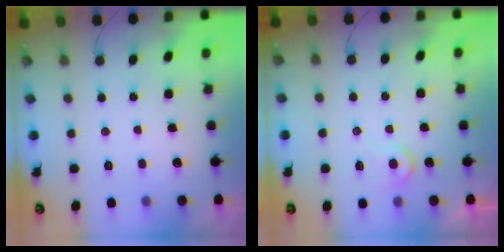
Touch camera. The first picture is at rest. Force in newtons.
{"total": 5.0, "press": 5.0, "slide": 0.5}